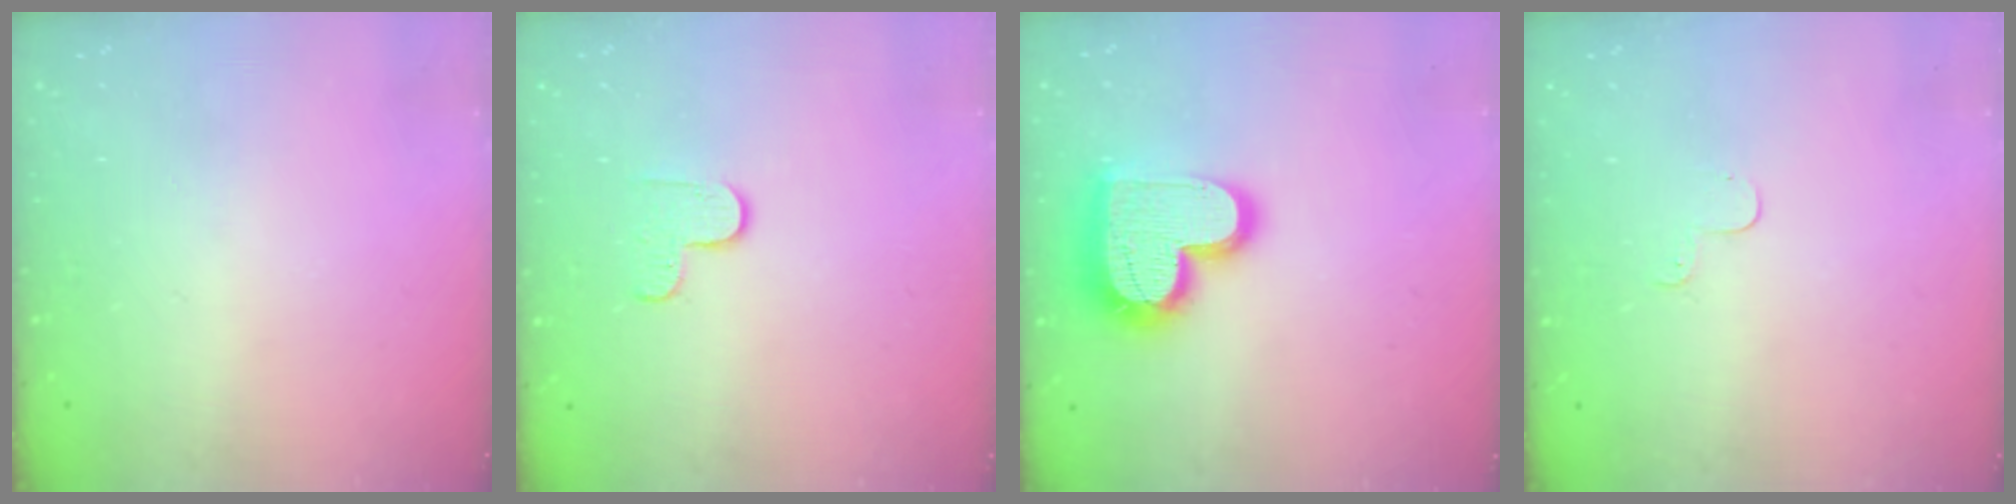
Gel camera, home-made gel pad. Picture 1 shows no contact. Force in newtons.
{"total": 4.2, "press": 4.1, "slide": 0.4}
{"total": 18.1, "press": 18.0, "slide": 1.1}
{"total": 2.9, "press": 2.8, "slide": 0.3}